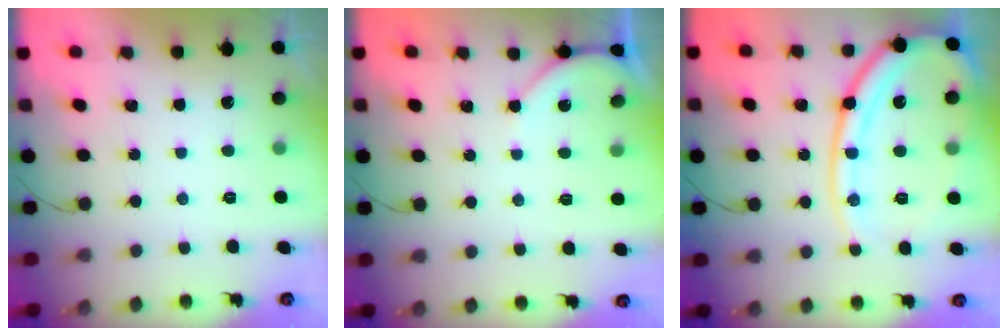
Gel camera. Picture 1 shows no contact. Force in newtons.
{"total": 3.9, "press": 3.8, "slide": 0.5}
{"total": 19.4, "press": 19.3, "slide": 1.9}